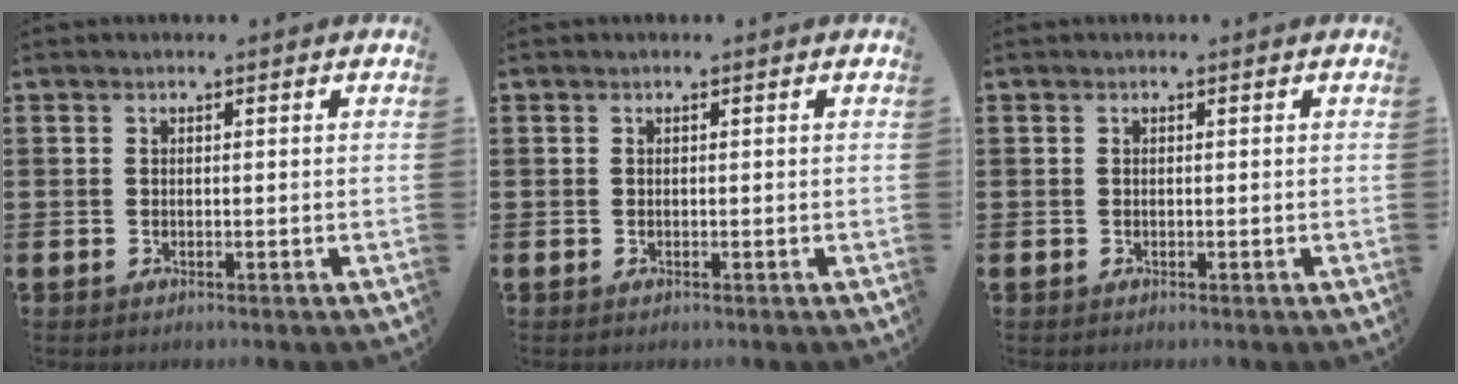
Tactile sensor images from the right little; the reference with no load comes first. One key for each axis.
{"total": 0.0}
{"total": 0.0}